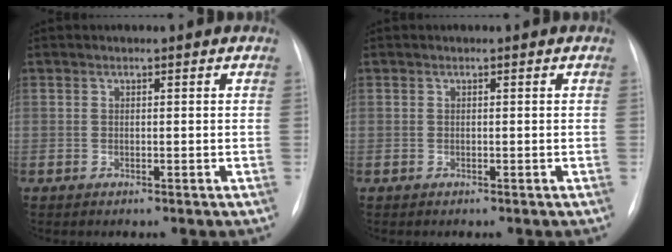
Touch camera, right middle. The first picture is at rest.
{"total": 0.0}